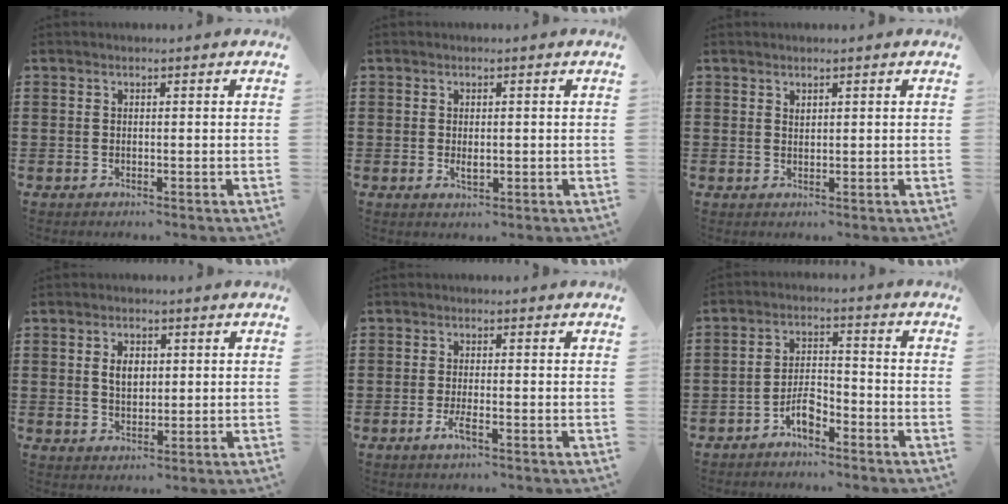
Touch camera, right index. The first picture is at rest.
{"total": 1.5, "force": [0.0, 0.6, 1.3], "torque": [-0.026, 0.001, -0.001]}
{"total": 0.8, "force": [0.7, 0.3, 0.2], "torque": [-0.005, 0.000, 0.013]}
{"total": 3.5, "force": [0.5, 2.3, 2.6], "torque": [-0.049, 0.007, 0.006]}
{"total": 2.4, "force": [-1.2, 0.4, 2.0], "torque": [-0.047, -0.008, -0.026]}
{"total": 4.6, "force": [-3.3, 1.7, 2.8], "torque": [-0.062, 0.006, -0.066]}